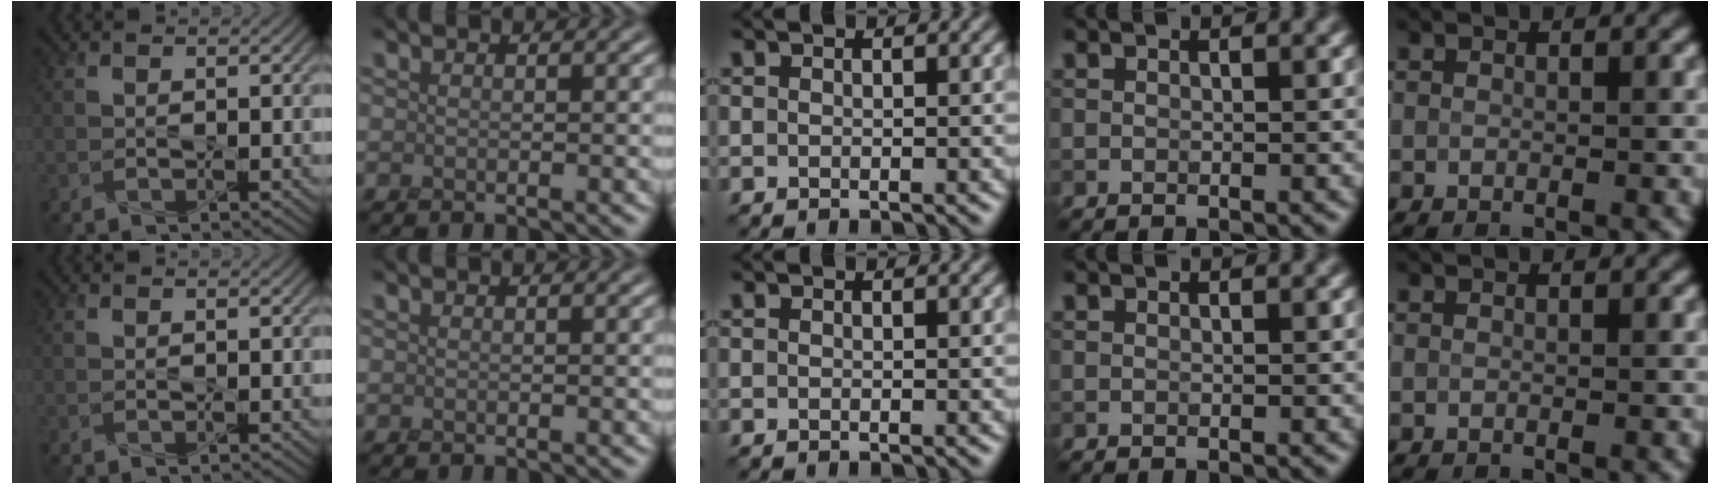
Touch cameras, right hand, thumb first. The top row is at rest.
{}